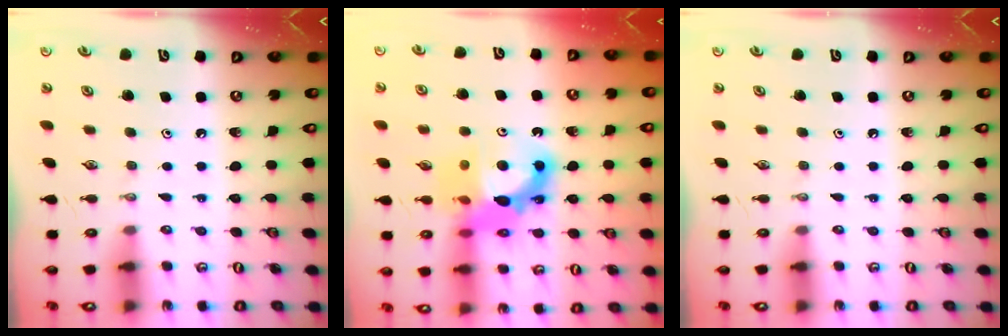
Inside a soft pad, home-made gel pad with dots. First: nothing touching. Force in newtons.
{"total": 13.8, "press": 13.6, "slide": 2.4}
{"total": 0.0}